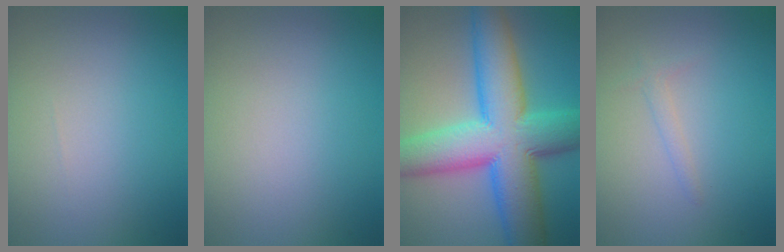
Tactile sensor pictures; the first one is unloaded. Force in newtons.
{"total": 0.0}
{"total": 13.4, "press": 13.4, "slide": 0.1}
{"total": 0.9, "press": 0.9, "slide": 0.0}